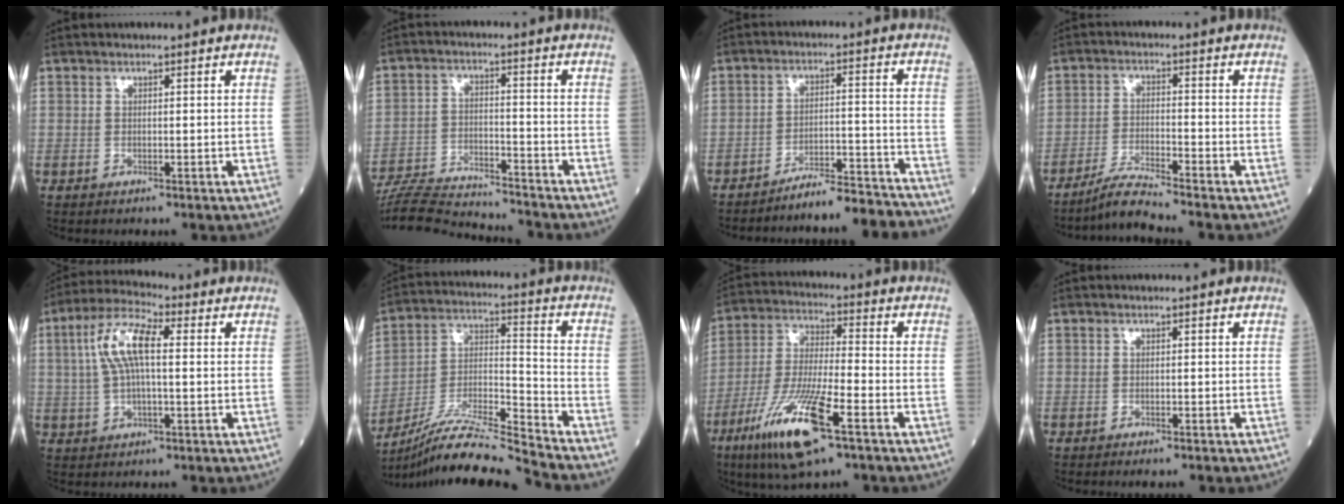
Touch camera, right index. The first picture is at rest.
{"total": 15.5, "force": [-15.0, 0.9, 3.9], "torque": [-0.076, -0.002, -0.238]}
{"total": 11.1, "force": [-10.9, -0.1, 2.2], "torque": [-0.011, 0.023, -0.161]}
{"total": 5.4, "force": [-4.9, -1.3, 1.8], "torque": [-0.041, -0.023, -0.094]}
{"total": 8.7, "force": [1.4, 2.6, 8.2], "torque": [-0.177, 0.024, 0.026]}
{"total": 15.2, "force": [-14.1, -2.3, 5.0], "torque": [-0.092, 0.006, -0.262]}
{"total": 14.8, "force": [-7.7, 2.0, 12.6], "torque": [-0.254, -0.027, -0.138]}
{"total": 1.9, "force": [-1.6, 0.1, 0.9], "torque": [-0.014, -0.004, -0.019]}